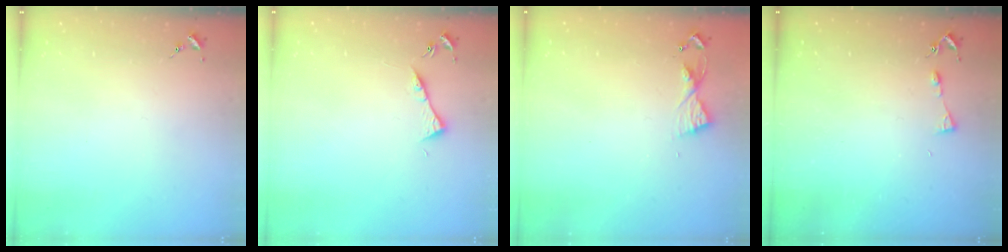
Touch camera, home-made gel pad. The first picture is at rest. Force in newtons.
{"total": 4.2, "press": 4.1, "slide": 0.5}
{"total": 5.5, "press": 5.4, "slide": 0.6}
{"total": 3.7, "press": 3.7, "slide": 0.5}